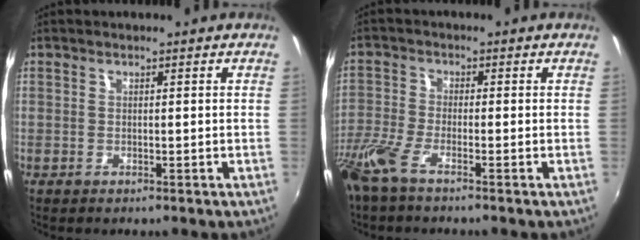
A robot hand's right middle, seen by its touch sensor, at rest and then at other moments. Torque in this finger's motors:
{"motor_torque": [1.06, -1.07, 0.52, 0.16]}